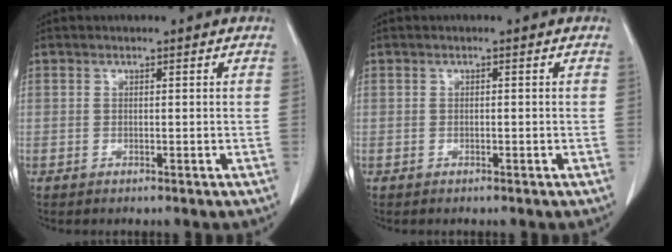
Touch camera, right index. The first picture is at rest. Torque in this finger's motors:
{"motor_torque": [0.00, 0.00, 0.01, 0.00]}